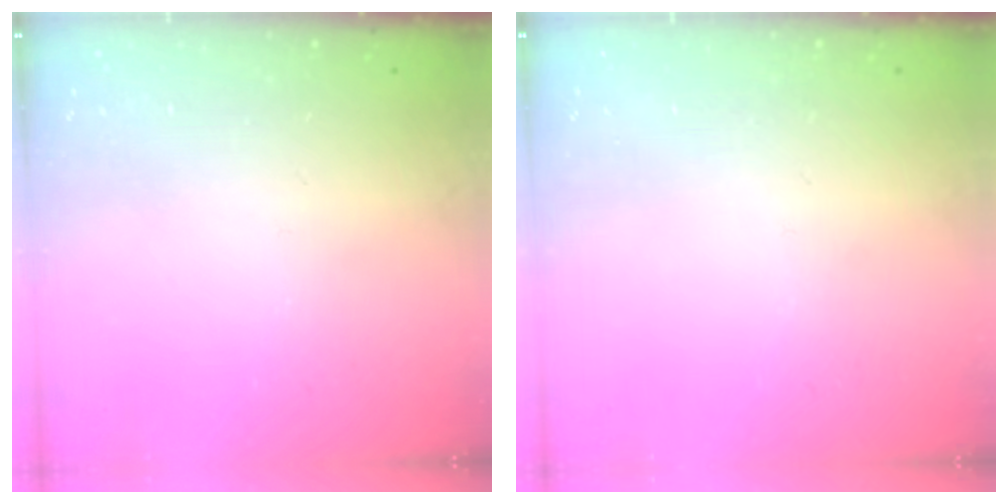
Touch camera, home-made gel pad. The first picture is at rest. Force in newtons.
{"total": 0.0}